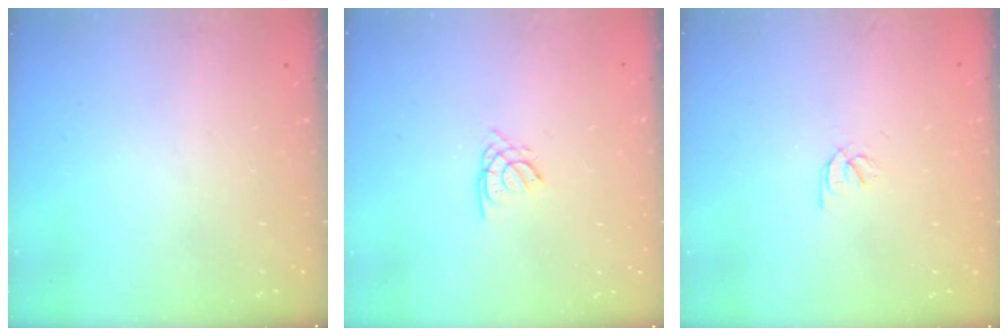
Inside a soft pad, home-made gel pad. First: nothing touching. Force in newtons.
{"total": 1.1, "press": 1.1, "slide": 0.3}
{"total": 2.1, "press": 2.1, "slide": 0.1}